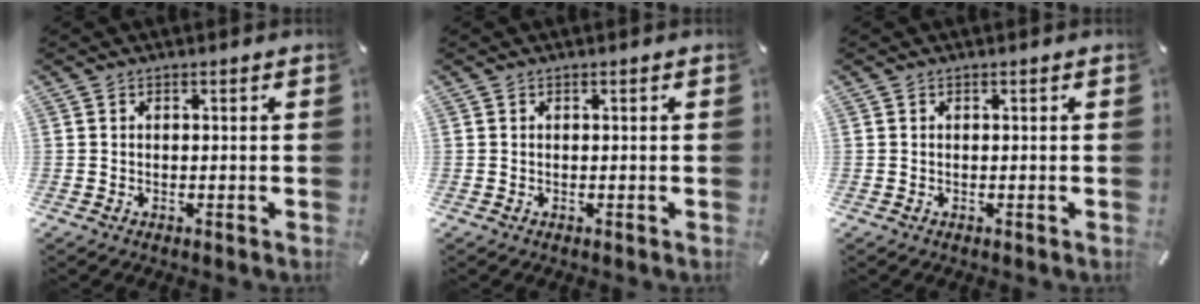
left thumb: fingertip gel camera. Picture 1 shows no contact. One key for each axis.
{"total": 0.0}
{"total": 0.0}